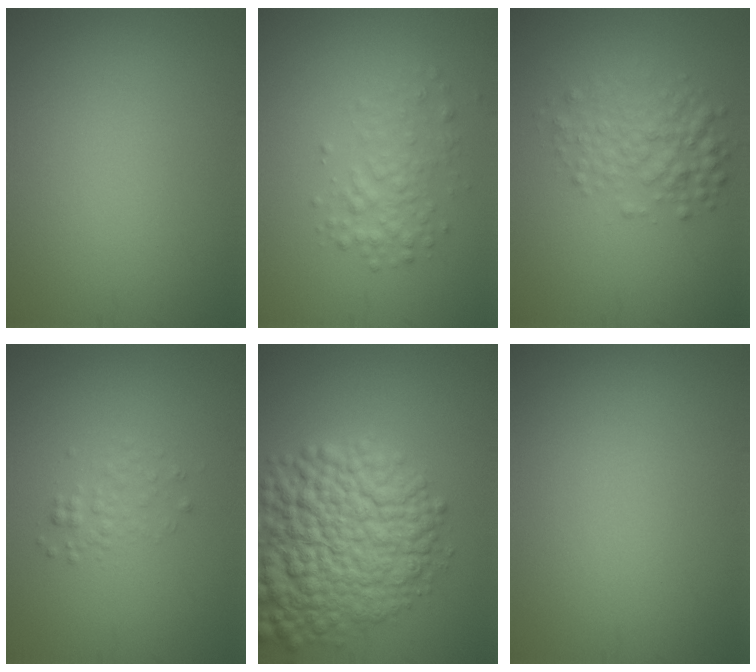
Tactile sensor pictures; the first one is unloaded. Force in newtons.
{"total": 2.5, "press": 2.5, "slide": 0.1}
{"total": 3.7, "press": 3.7, "slide": 0.0}
{"total": 1.4, "press": 1.4, "slide": 0.1}
{"total": 11.0, "press": 11.0, "slide": 0.4}
{"total": 0.0}